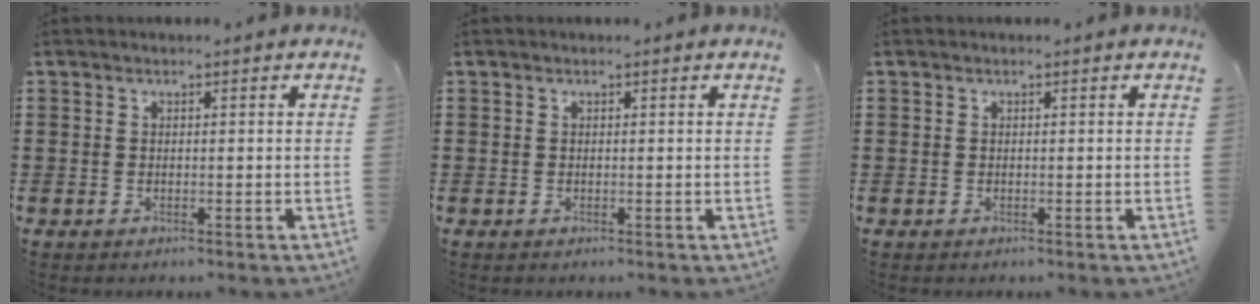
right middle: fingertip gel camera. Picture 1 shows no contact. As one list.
[{"total": 0.0}, {"total": 0.0}]